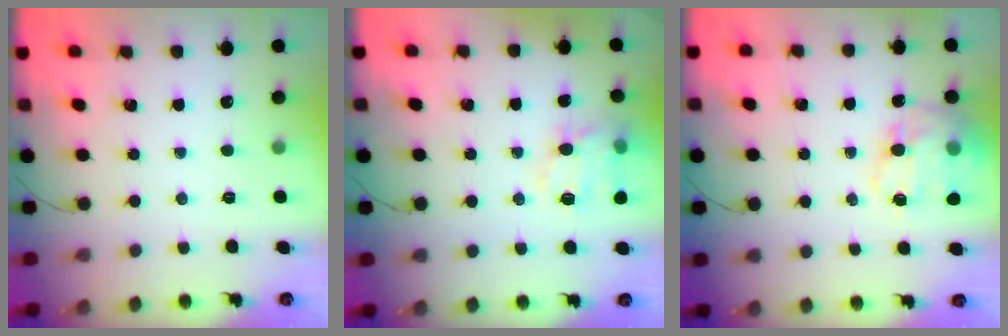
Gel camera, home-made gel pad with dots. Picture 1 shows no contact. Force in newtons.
{"total": 11.7, "press": 11.6, "slide": 1.2}
{"total": 16.8, "press": 16.4, "slide": 3.6}